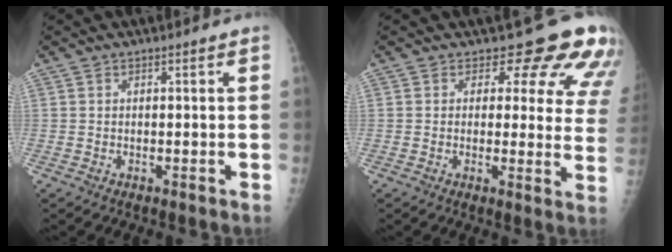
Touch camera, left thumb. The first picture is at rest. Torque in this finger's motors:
{"motor_torque": [0.26, 0.45, -0.12, -0.36, 0.08]}